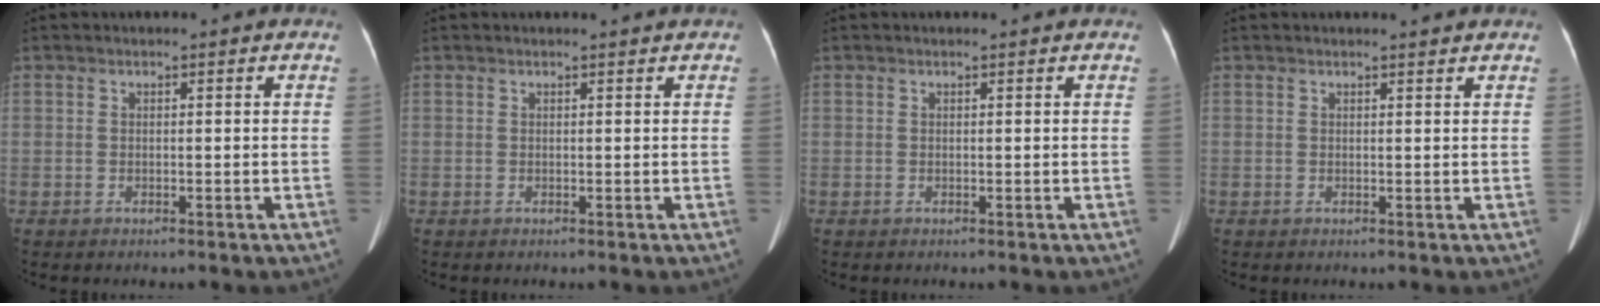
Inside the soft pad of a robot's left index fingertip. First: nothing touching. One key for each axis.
{"total": 2.6, "fx": 2.4, "fy": 0.1, "fz": 0.9, "tx": -0.013, "ty": 0.019, "tz": 0.022}
{"total": 1.1, "fx": 0.9, "fy": -0.1, "fz": 0.5, "tx": -0.008, "ty": 0.013, "tz": 0.017}
{"total": 2.3, "fx": 2.2, "fy": -0.1, "fz": 0.7, "tx": -0.011, "ty": 0.003, "tz": 0.026}